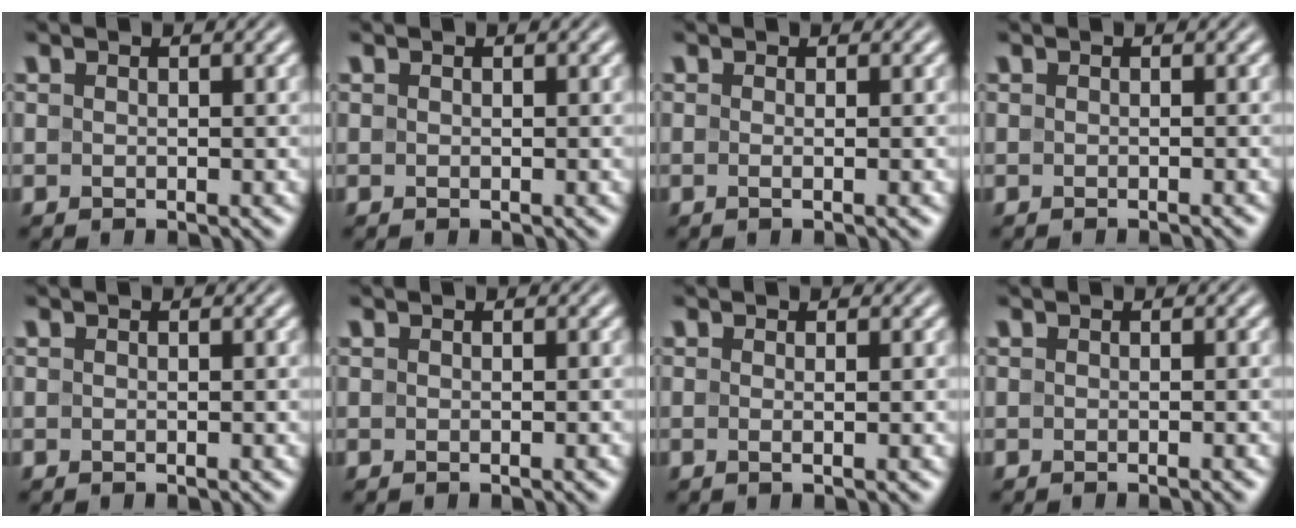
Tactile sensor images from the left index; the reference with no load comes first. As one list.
[{"total": 0.0}, {"total": 1.7, "force": [-0.1, 0.6, 1.6], "torque": [-0.018, -0.004, -0.015]}, {"total": 0.7, "force": [-0.5, 0.1, 0.5], "torque": [-0.002, 0.000, -0.011]}, {"total": 0.0}, {"total": 0.5, "force": [-0.3, 0.0, 0.4], "torque": [-0.004, 0.002, -0.003]}, {"total": 1.3, "force": [-0.1, 0.4, 1.3], "torque": [-0.017, -0.005, -0.009]}, {"total": 1.0, "force": [-0.5, 0.2, 0.8], "torque": [-0.006, 0.000, -0.009]}]